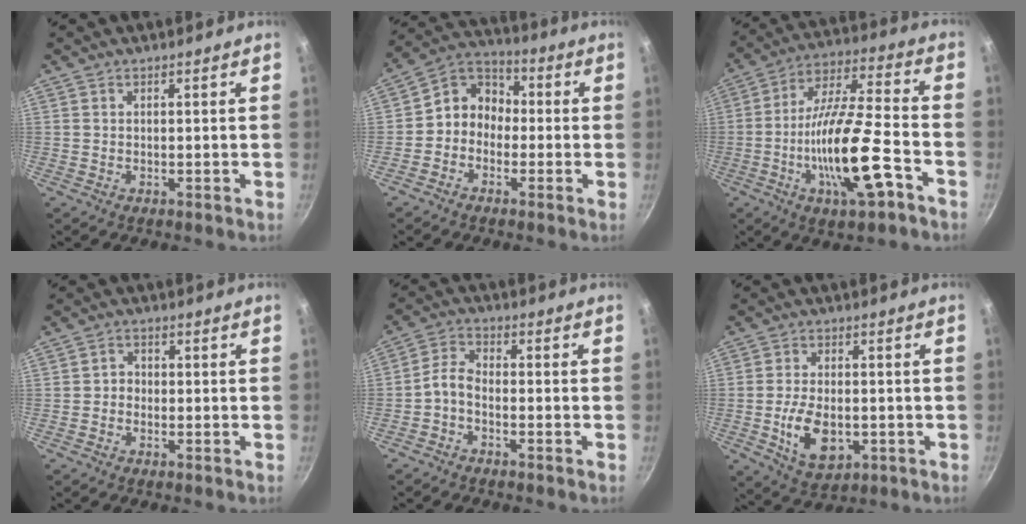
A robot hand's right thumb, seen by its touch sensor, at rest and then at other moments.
{"total": 8.0, "force": [-1.4, 6.8, 3.9], "torque": [-0.029, 0.041, -0.050]}
{"total": 18.5, "force": [-6.9, 5.1, 16.4], "torque": [-0.283, 0.034, -0.130]}
{"total": 1.9, "force": [-0.8, 1.6, 0.7], "torque": [0.000, 0.012, -0.018]}
{"total": 3.9, "force": [-2.2, 1.8, 2.7], "torque": [-0.065, 0.030, -0.054]}
{"total": 9.9, "force": [-2.1, 6.0, 7.6], "torque": [-0.127, 0.003, -0.027]}